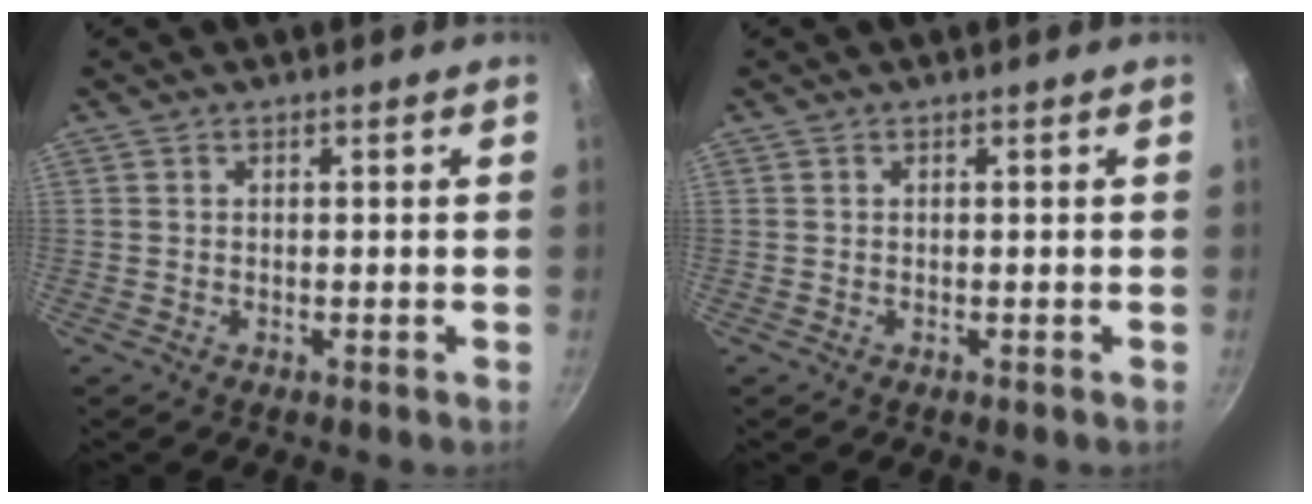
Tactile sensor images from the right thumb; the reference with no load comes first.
{"total": 0.0}